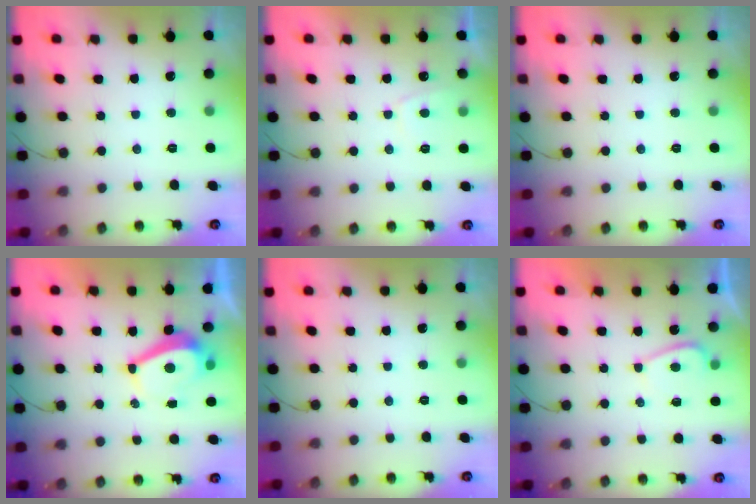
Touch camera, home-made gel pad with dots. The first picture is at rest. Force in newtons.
{"total": 1.8, "press": 1.7, "slide": 0.7}
{"total": 0.0}
{"total": 5.0, "press": 5.0, "slide": 0.6}
{"total": 0.0}
{"total": 3.2, "press": 3.2, "slide": 0.7}